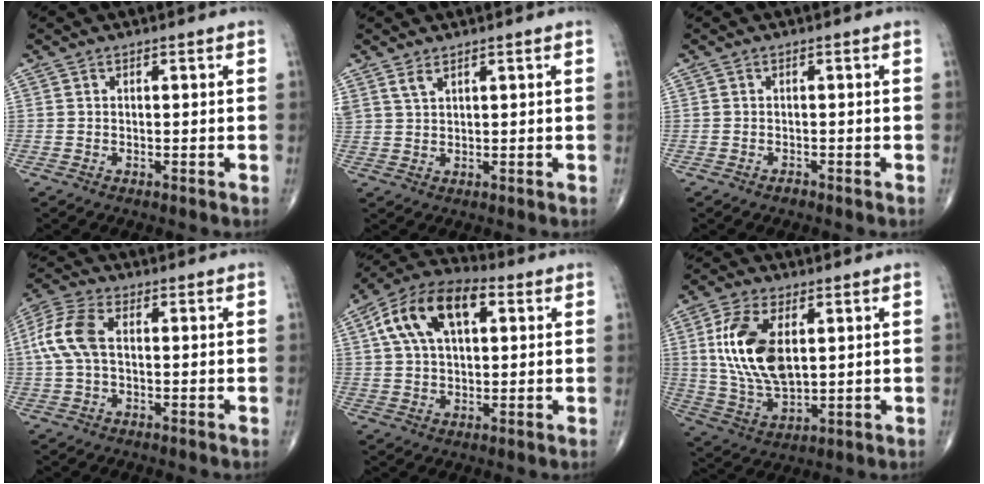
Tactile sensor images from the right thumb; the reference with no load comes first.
{"total": 2.3, "force": [1.7, 0.9, 1.3], "torque": [-0.026, -0.004, 0.041]}
{"total": 0.7, "force": [-0.5, 0.5, 0.0], "torque": [0.002, 0.002, -0.011]}
{"total": 8.8, "force": [0.8, 5.0, 7.1], "torque": [-0.176, 0.025, 0.013]}
{"total": 15.3, "force": [5.1, 8.6, 11.6], "torque": [-0.197, 0.026, 0.080]}
{"total": 15.0, "force": [3.3, 7.9, 12.3], "torque": [-0.242, -0.013, 0.071]}